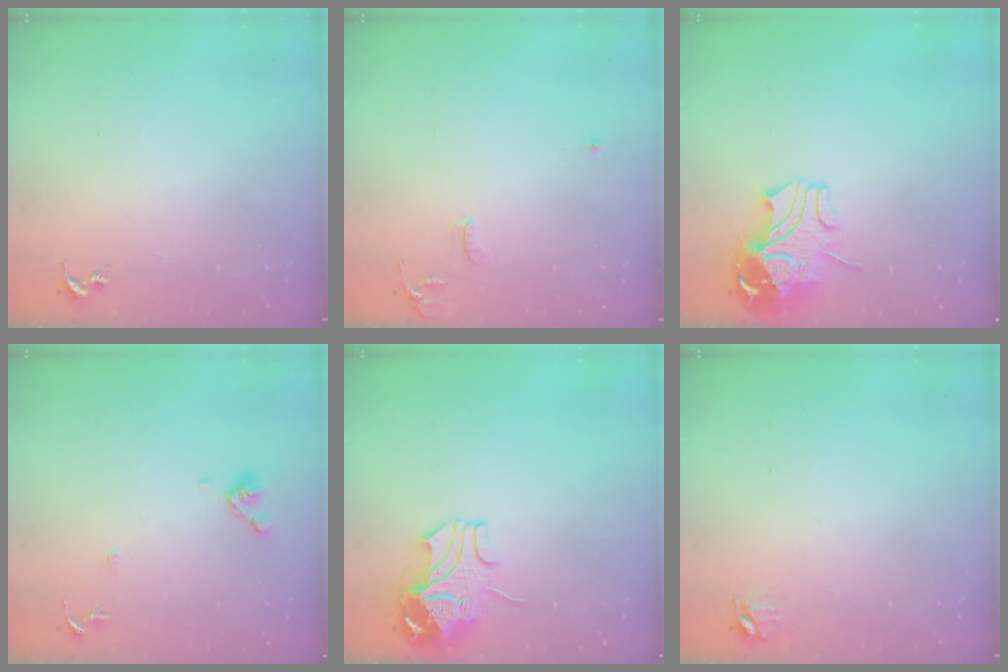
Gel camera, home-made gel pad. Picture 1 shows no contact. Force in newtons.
{"total": 6.4, "press": 6.3, "slide": 0.8}
{"total": 11.6, "press": 11.5, "slide": 1.6}
{"total": 8.9, "press": 8.7, "slide": 1.9}
{"total": 10.0, "press": 9.9, "slide": 1.5}
{"total": 4.7, "press": 4.7, "slide": 0.6}